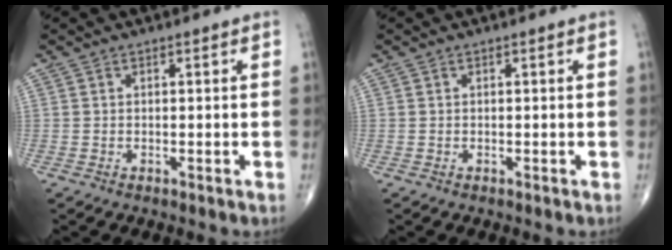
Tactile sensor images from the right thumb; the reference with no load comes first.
{"total": 0.0}